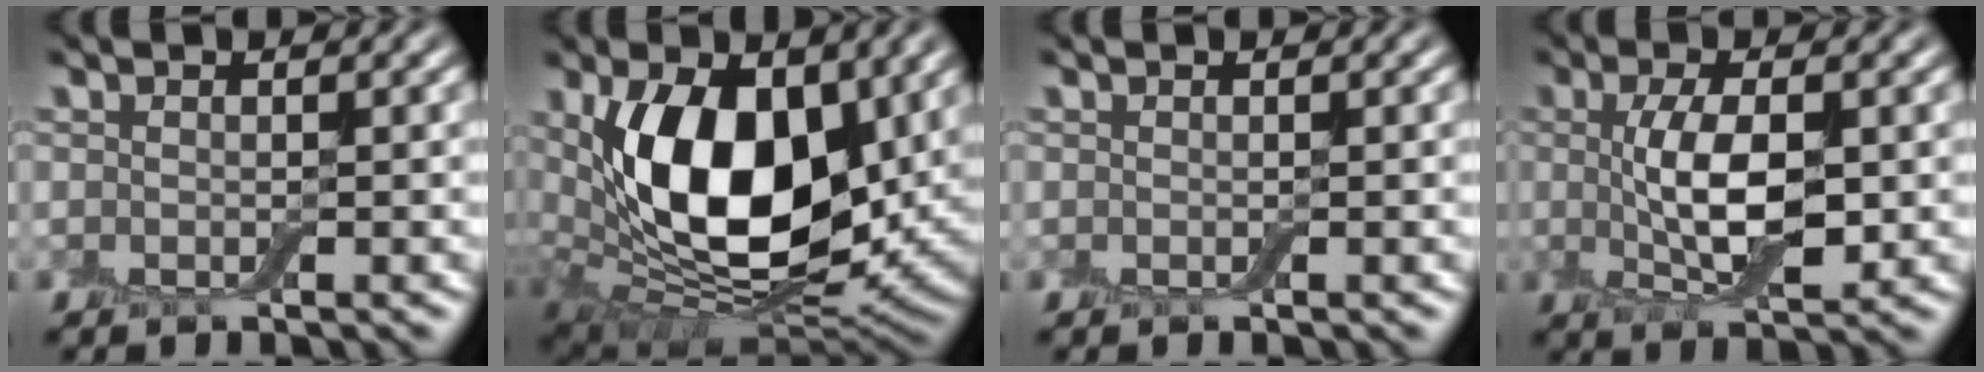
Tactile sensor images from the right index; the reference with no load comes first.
{"total": 12.7, "force": [2.7, 7.2, 10.1], "torque": [-0.161, -0.014, 0.046]}
{"total": 0.0}
{"total": 5.3, "force": [0.3, 2.2, 4.8], "torque": [-0.098, 0.003, 0.008]}